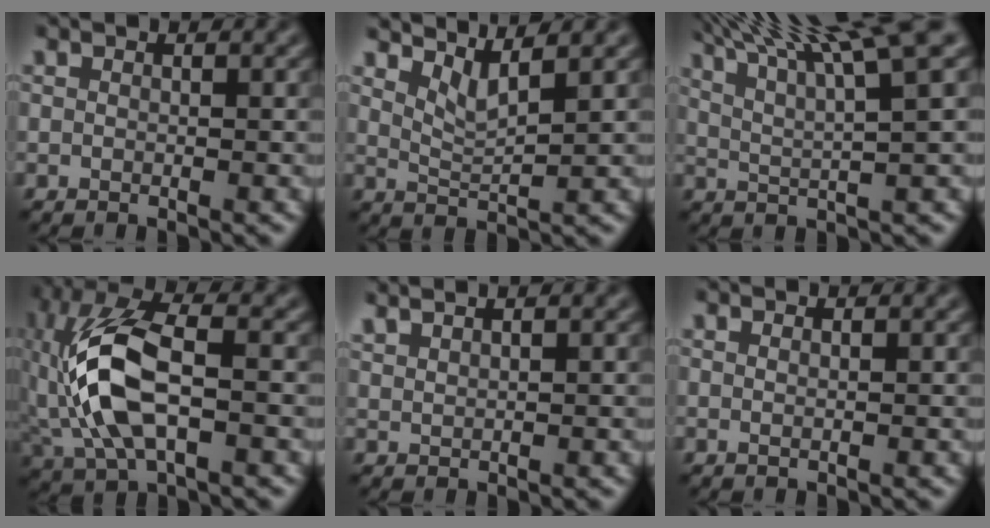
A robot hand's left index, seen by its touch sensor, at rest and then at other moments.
{"total": 2.7, "force": [2.2, 0.4, 1.6], "torque": [-0.026, -0.007, 0.044]}
{"total": 10.0, "force": [6.9, 1.6, 7.1], "torque": [-0.097, 0.030, 0.094]}
{"total": 10.5, "force": [-0.9, 5.2, 9.0], "torque": [-0.207, 0.014, -0.021]}
{"total": 2.6, "force": [2.2, 0.8, 1.2], "torque": [-0.004, 0.008, 0.019]}
{"total": 0.8, "force": [0.4, 0.3, 0.6], "torque": [-0.005, -0.003, 0.000]}